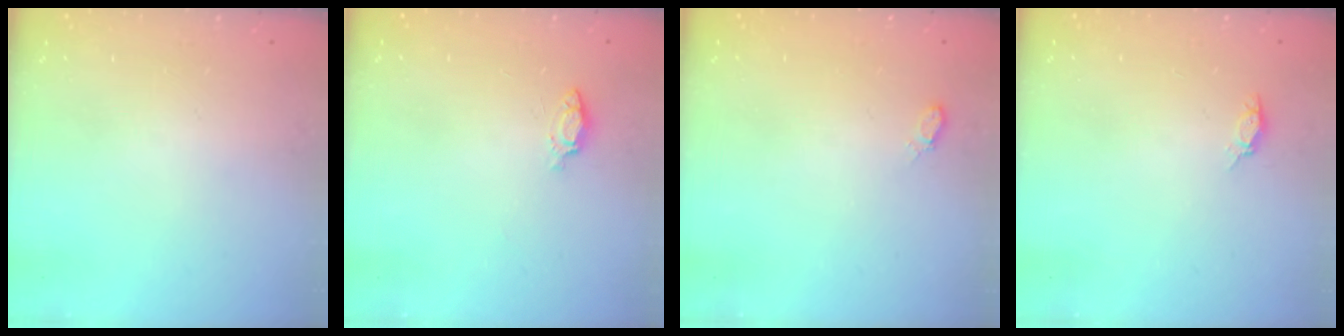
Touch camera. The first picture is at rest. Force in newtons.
{"total": 4.0, "press": 3.9, "slide": 0.4}
{"total": 10.5, "press": 4.9, "slide": 9.4}
{"total": 3.8, "press": 3.5, "slide": 1.3}